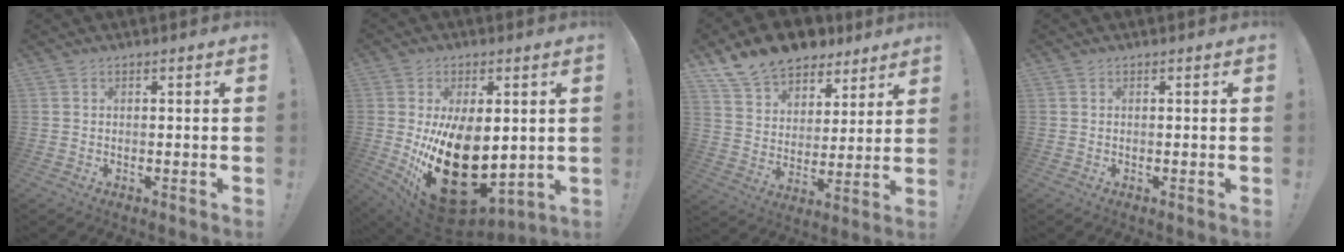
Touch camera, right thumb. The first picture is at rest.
{"total": 25.6, "force": [-2.5, 15.6, 20.2], "torque": [-0.337, -0.010, -0.010]}
{"total": 13.9, "force": [11.1, 7.5, 3.3], "torque": [-0.068, -0.084, 0.210]}
{"total": 0.0}